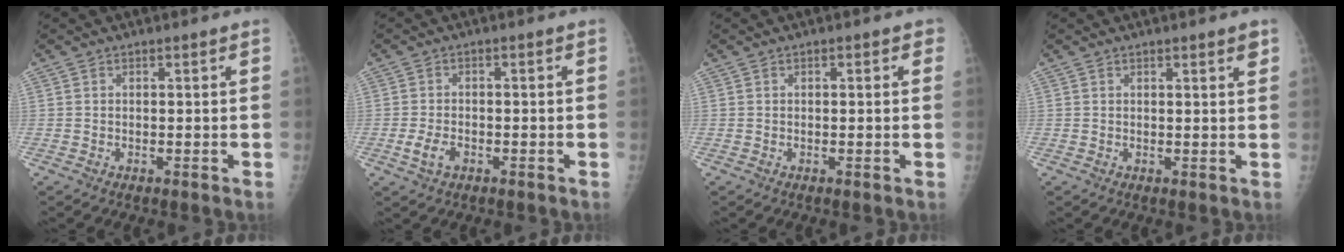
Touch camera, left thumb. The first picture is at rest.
{"total": 3.4, "force": [-1.6, 2.0, 2.2], "torque": [-0.045, 0.006, -0.028]}
{"total": 1.6, "force": [0.6, 0.8, 1.2], "torque": [-0.008, 0.002, 0.005]}
{"total": 1.9, "force": [1.2, 0.3, 1.4], "torque": [-0.018, -0.006, 0.015]}